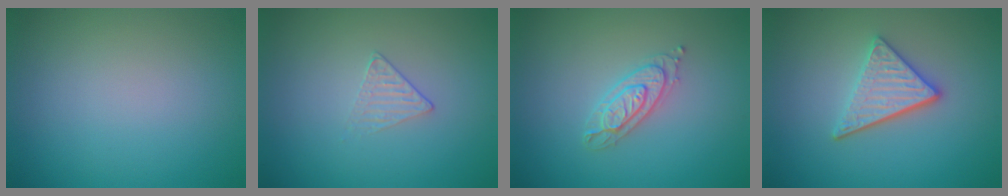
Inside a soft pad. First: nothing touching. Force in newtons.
{"total": 1.1, "press": 0.5, "slide": 1.0}
{"total": 2.3, "press": 2.3, "slide": 0.4}
{"total": 3.6, "press": 3.1, "slide": 1.9}